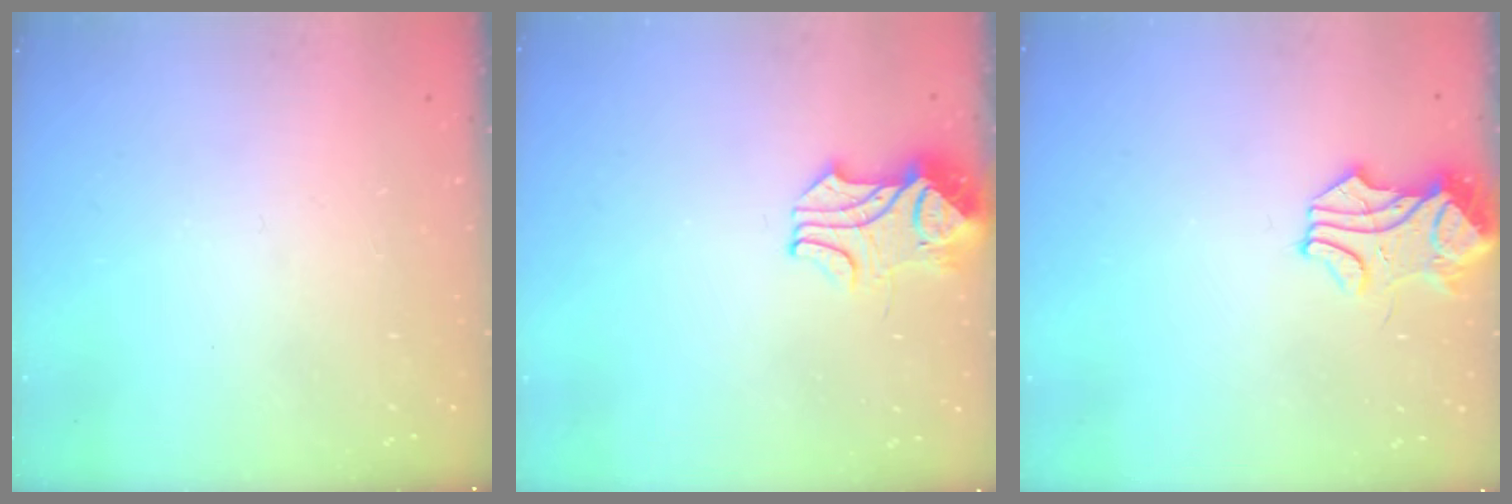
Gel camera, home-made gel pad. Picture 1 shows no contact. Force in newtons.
{"total": 2.5, "press": 2.3, "slide": 0.9}
{"total": 1.7, "press": 1.5, "slide": 0.8}